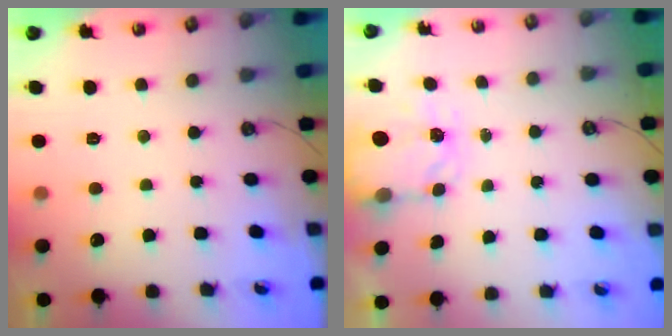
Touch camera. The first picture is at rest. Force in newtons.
{"total": 3.6, "press": 3.6, "slide": 0.6}